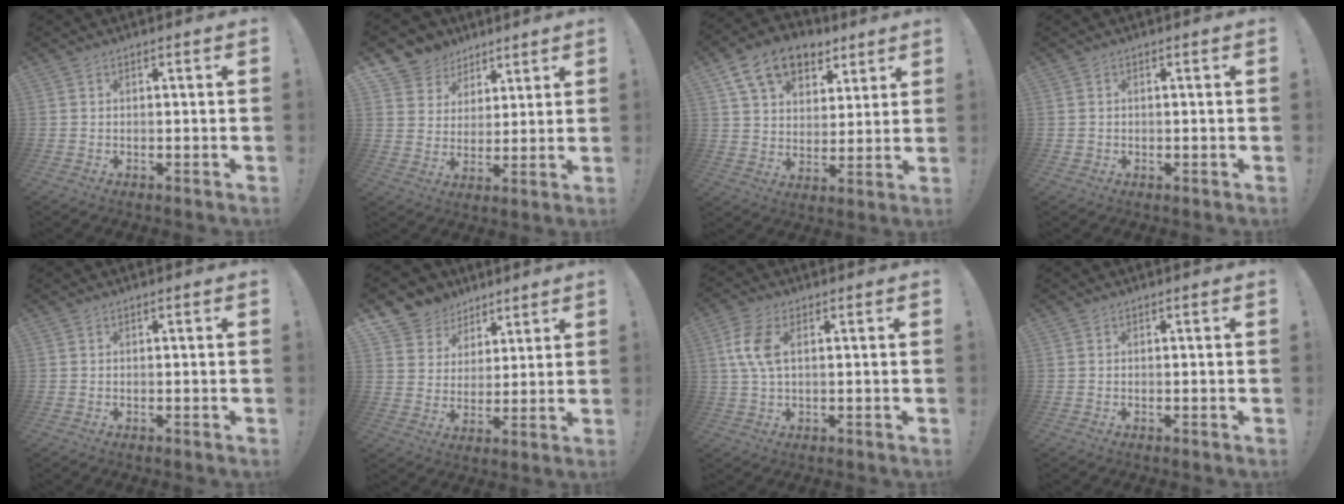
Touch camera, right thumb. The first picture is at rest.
{"total": 8.5, "force": [5.0, 6.8, 0.6], "torque": [-0.008, -0.041, 0.103]}
{"total": 15.4, "force": [9.0, 10.2, 7.3], "torque": [-0.117, -0.044, 0.169]}
{"total": 0.9, "force": [0.0, 0.9, 0.1], "torque": [0.003, 0.001, -0.001]}
{"total": 0.0}
{"total": 9.0, "force": [5.4, 7.2, 0.9], "torque": [-0.013, -0.046, 0.109]}
{"total": 8.2, "force": [2.0, 4.2, 6.7], "torque": [-0.137, -0.001, 0.036]}
{"total": 0.0}